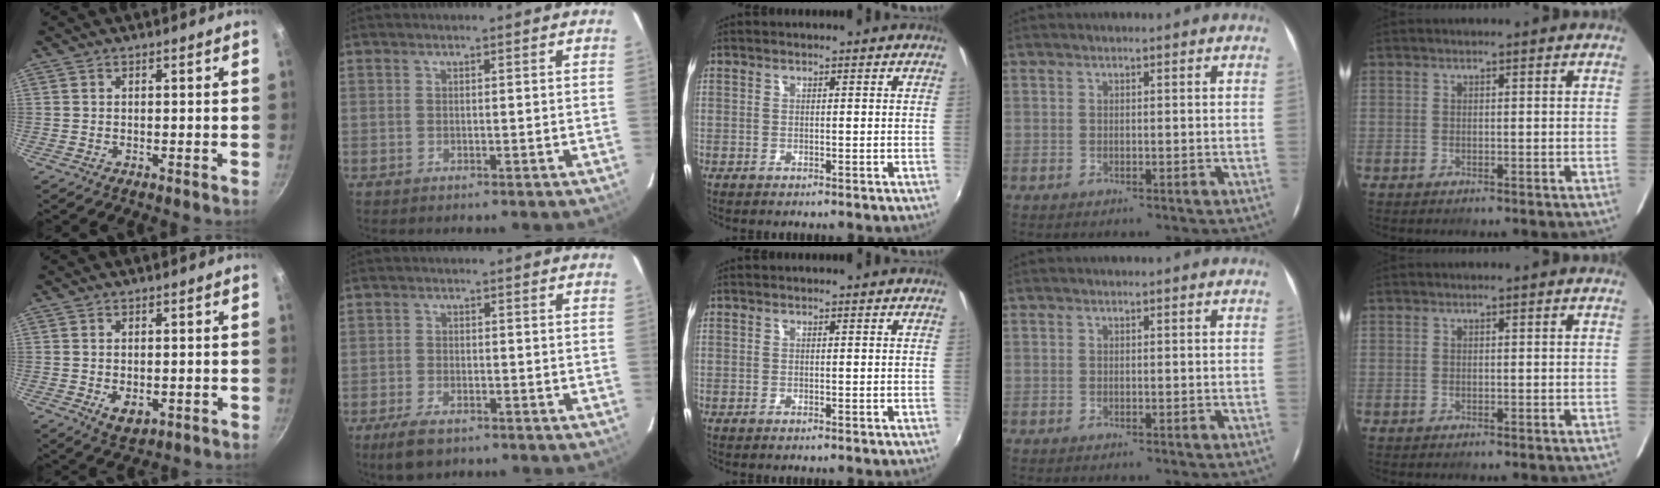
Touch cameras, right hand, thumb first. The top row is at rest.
{"thumb": {"total": 4.5, "force": [-0.8, 2.8, 3.4], "torque": [-0.052, -0.012, -0.008]}, "index": {"total": 5.5, "force": [-3.9, 2.3, 3.2], "torque": [-0.082, -0.011, -0.069]}}